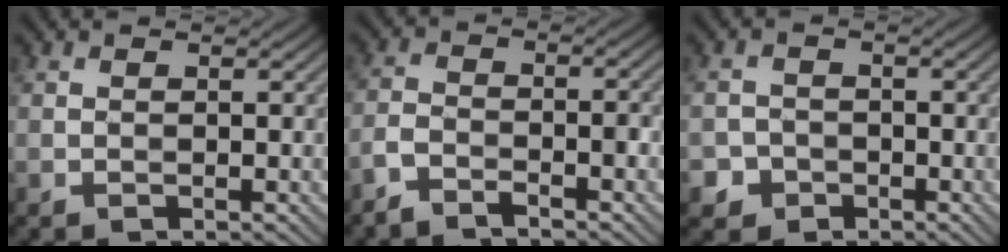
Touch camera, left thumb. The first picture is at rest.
{"total": 4.7, "force": [-3.6, 1.3, 2.7], "torque": [-0.055, -0.002, -0.076]}
{"total": 3.0, "force": [-1.7, 2.5, 0.5], "torque": [0.002, 0.001, -0.037]}